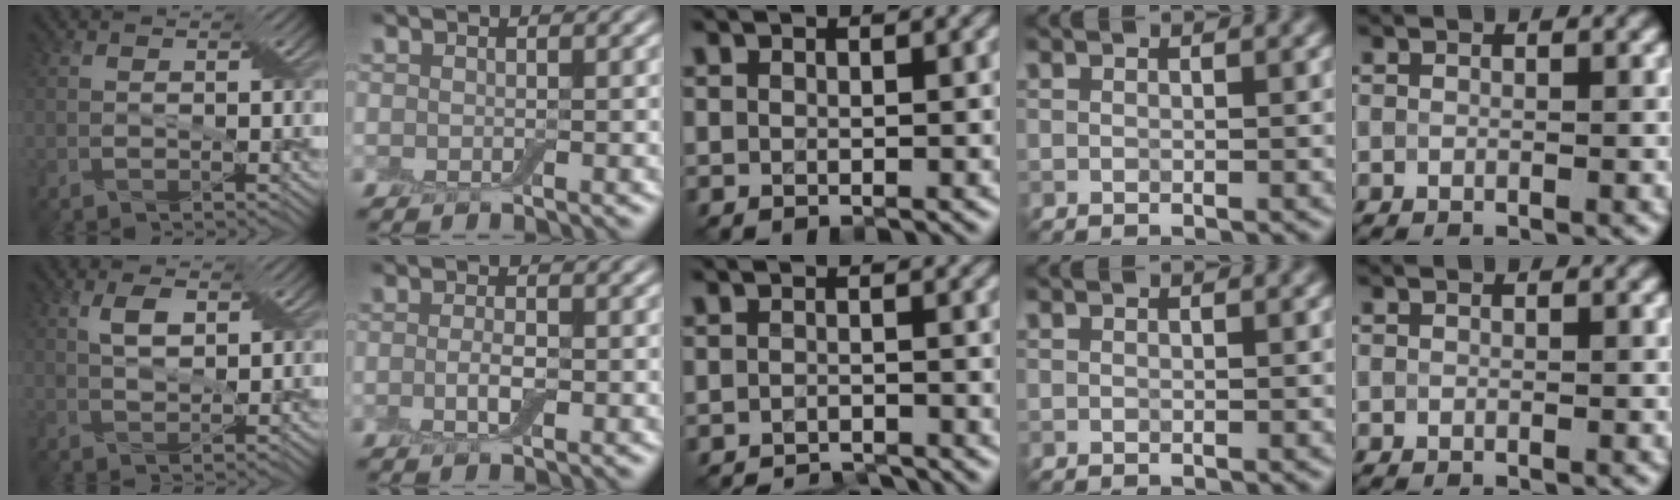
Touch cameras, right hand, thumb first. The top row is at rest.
{"thumb": {"total": 3.2, "force": [1.7, 1.1, 2.5], "torque": [-0.052, 0.006, 0.031]}, "index": {"total": 2.0, "force": [-0.4, 0.8, 1.8], "torque": [-0.040, -0.003, -0.011]}, "middle": {"total": 3.5, "force": [-3.5, 0.2, 0.3], "torque": [0.004, -0.003, -0.055]}}